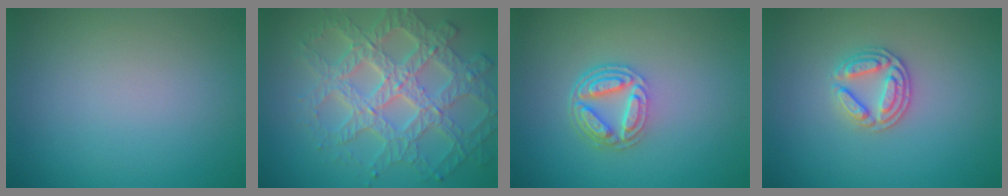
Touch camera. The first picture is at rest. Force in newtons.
{"total": 6.9, "press": 6.0, "slide": 3.4}
{"total": 4.4, "press": 3.3, "slide": 2.9}
{"total": 2.8, "press": 2.7, "slide": 0.7}